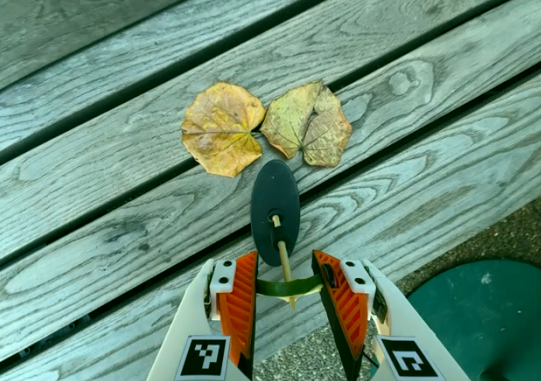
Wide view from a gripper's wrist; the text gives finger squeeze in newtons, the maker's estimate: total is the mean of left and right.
{"total": 9.6, "left": 9.3, "right": 9.8}